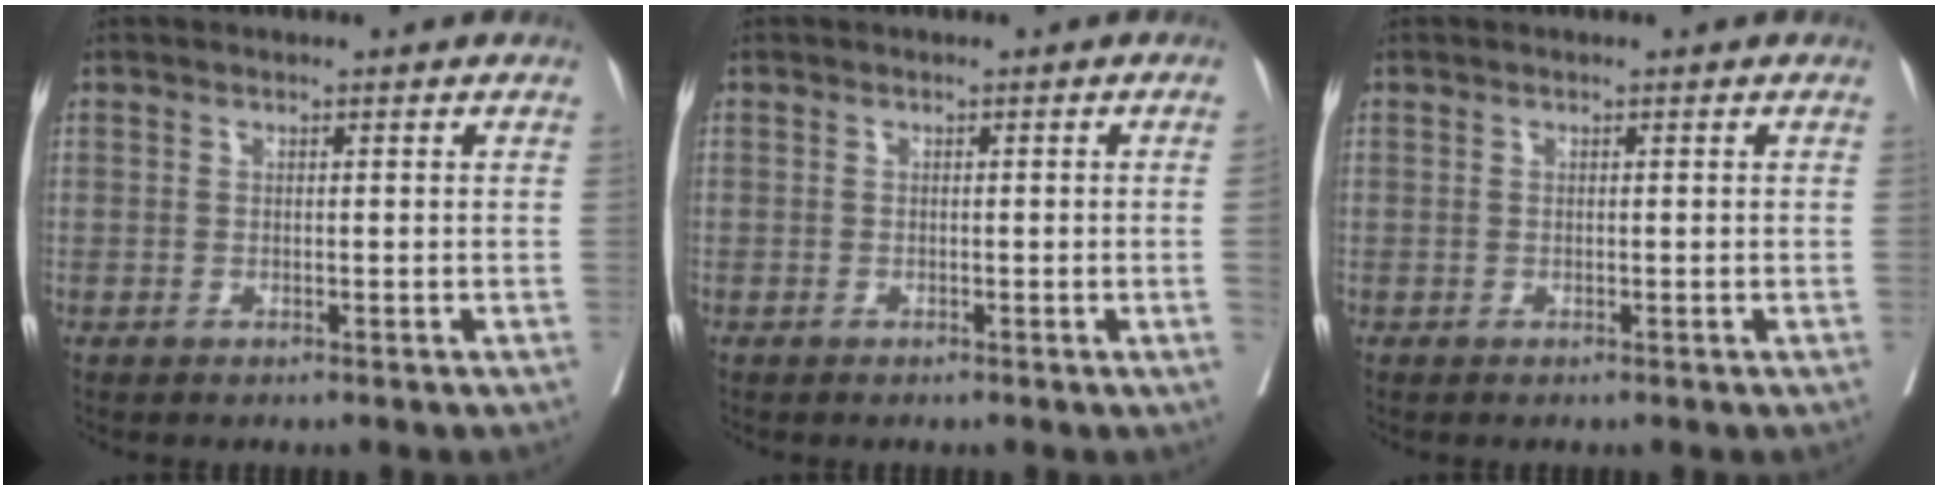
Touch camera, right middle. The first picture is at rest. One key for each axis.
{"total": 1.4, "fx": -0.2, "fy": -0.7, "fz": 1.2, "tx": -0.012, "ty": 0.000, "tz": -0.002}
{"total": 0.0}